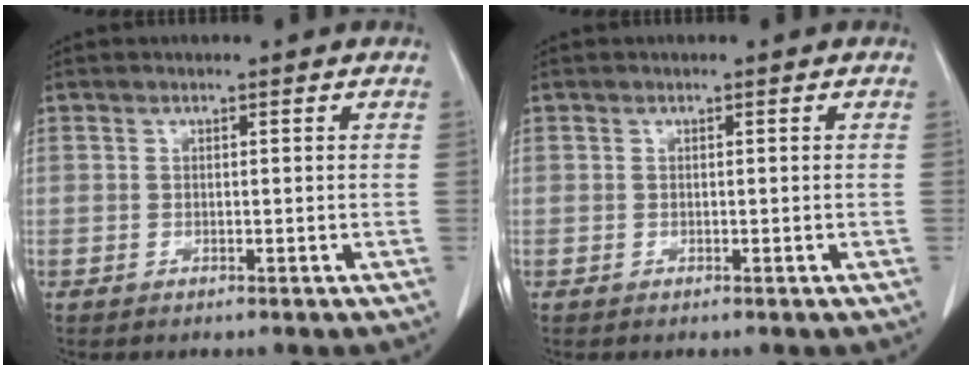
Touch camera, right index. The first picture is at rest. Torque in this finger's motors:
{"motor_torque": [0.09, -0.04, -0.05, 0.01]}